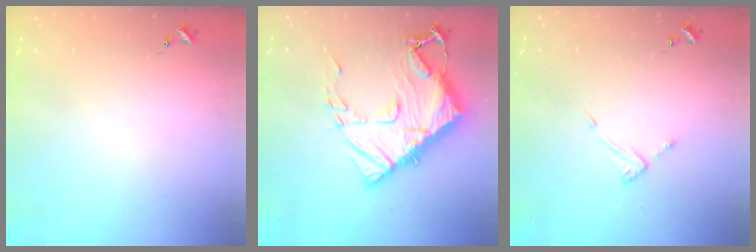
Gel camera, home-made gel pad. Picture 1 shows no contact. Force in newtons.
{"total": 18.3, "press": 18.2, "slide": 2.1}
{"total": 3.6, "press": 3.6, "slide": 0.4}